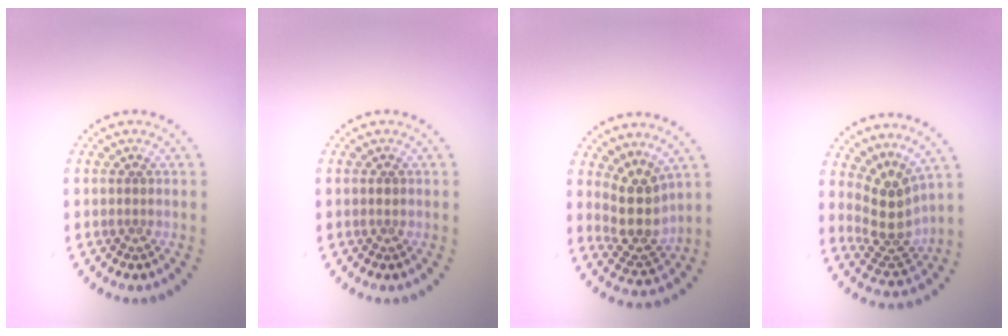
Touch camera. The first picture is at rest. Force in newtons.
{"total": 0.5, "press": 0.5, "slide": 0.0}
{"total": 3.9, "press": 3.0, "slide": 2.4}
{"total": 3.7, "press": 2.8, "slide": 2.5}